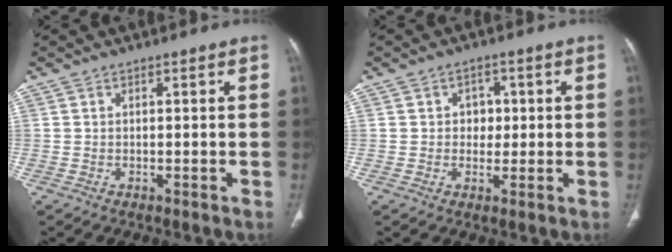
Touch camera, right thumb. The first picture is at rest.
{"total": 3.6, "force": [0.4, 3.0, 1.9], "torque": [-0.001, 0.004, 0.003]}